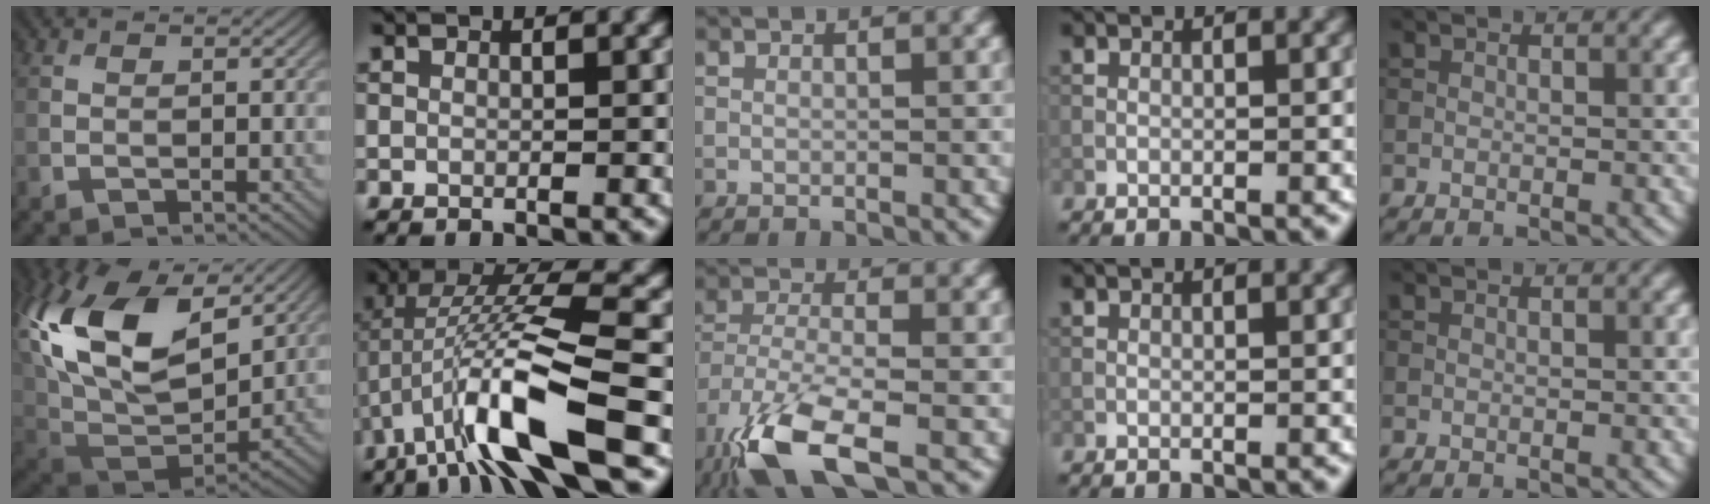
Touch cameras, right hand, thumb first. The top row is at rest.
{"thumb": {"total": 21.2, "force": [8.5, 12.8, 14.7], "torque": [-0.330, 0.034, 0.163]}, "index": {"total": 10.8, "force": [-3.7, 2.4, 9.9], "torque": [-0.194, 0.015, -0.070]}, "middle": {"total": 9.1, "force": [-5.6, 3.2, 6.5], "torque": [-0.141, -0.020, -0.112]}}